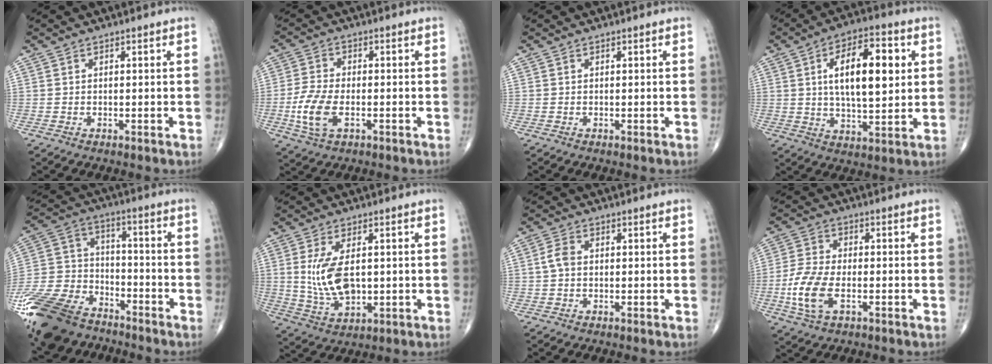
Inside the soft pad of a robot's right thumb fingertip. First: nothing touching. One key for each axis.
{"total": 8.0, "fx": -2.1, "fy": 4.2, "fz": 6.5, "tx": -0.147, "ty": 0.003, "tz": -0.041}
{"total": 0.0}
{"total": 15.6, "fx": 3.3, "fy": 6.7, "fz": 13.6, "tx": -0.200, "ty": 0.000, "tz": 0.053}
{"total": 23.7, "fx": -16.2, "fy": 13.6, "fz": 10.7, "tx": -0.262, "ty": 0.047, "tz": -0.293}
{"total": 9.6, "fx": 1.0, "fy": 5.0, "fz": 8.2, "tx": -0.161, "ty": -0.014, "tz": 0.032}
{"total": 2.7, "fx": 0.0, "fy": 1.8, "fz": 2.0, "tx": -0.043, "ty": 0.006, "tz": -0.003}
{"total": 9.3, "fx": -2.6, "fy": 4.8, "fz": 7.5, "tx": -0.169, "ty": 0.005, "tz": -0.051}